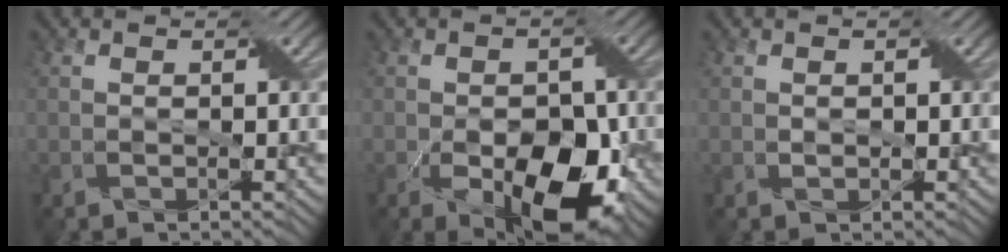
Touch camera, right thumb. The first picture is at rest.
{"total": 10.2, "force": [-4.0, 5.3, 7.7], "torque": [-0.130, -0.025, -0.050]}
{"total": 0.8, "force": [0.0, 0.6, 0.6], "torque": [-0.012, 0.001, 0.001]}